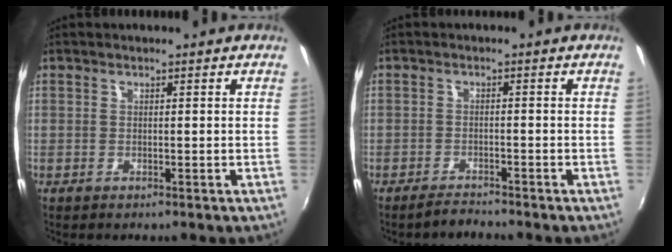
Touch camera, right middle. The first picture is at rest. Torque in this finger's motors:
{"motor_torque": [0.17, -0.25, -0.03, -0.02]}